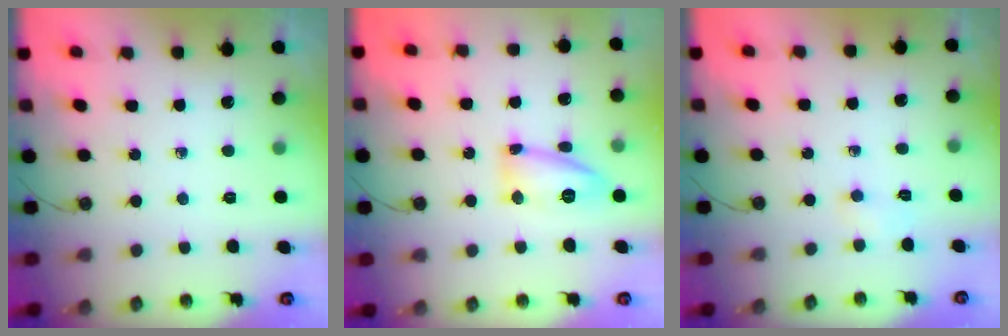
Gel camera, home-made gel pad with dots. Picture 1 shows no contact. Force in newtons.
{"total": 11.6, "press": 11.3, "slide": 2.4}
{"total": 4.6, "press": 2.1, "slide": 4.1}